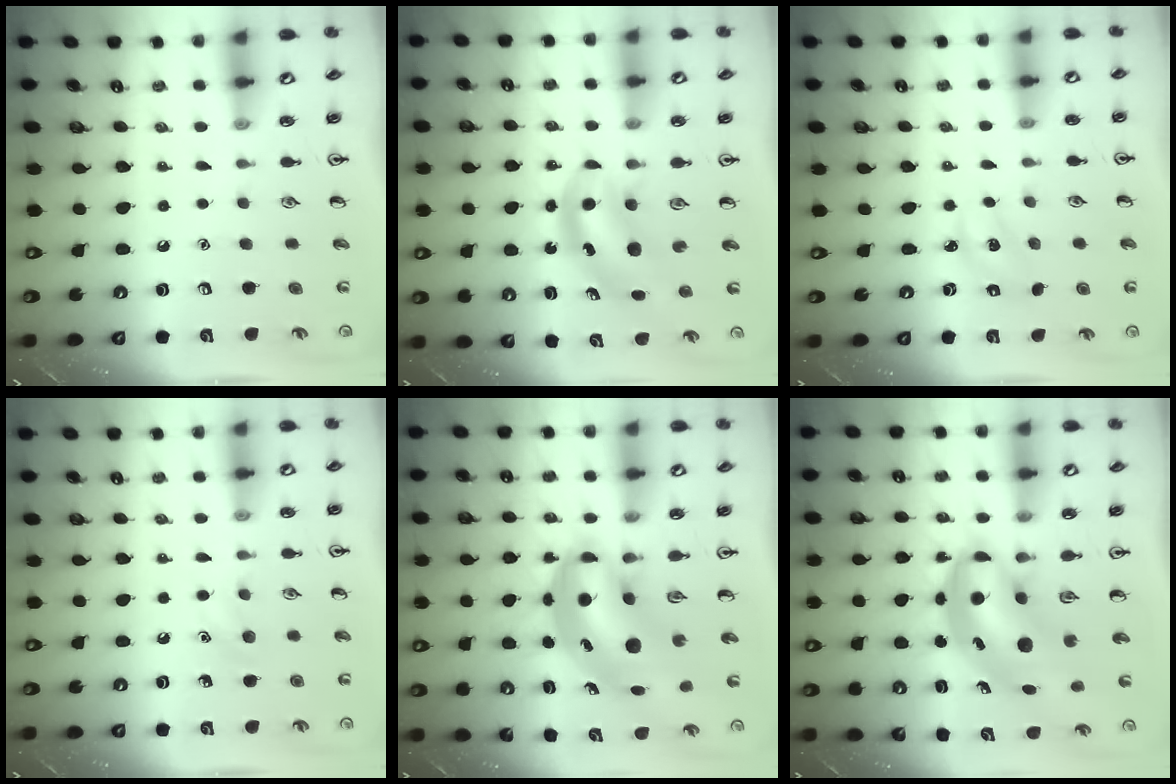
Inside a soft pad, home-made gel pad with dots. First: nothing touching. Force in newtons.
{"total": 5.6, "press": 5.5, "slide": 0.8}
{"total": 2.4, "press": 2.3, "slide": 0.5}
{"total": 5.8, "press": 5.5, "slide": 1.9}
{"total": 8.2, "press": 7.9, "slide": 2.1}
{"total": 7.9, "press": 7.7, "slide": 1.6}